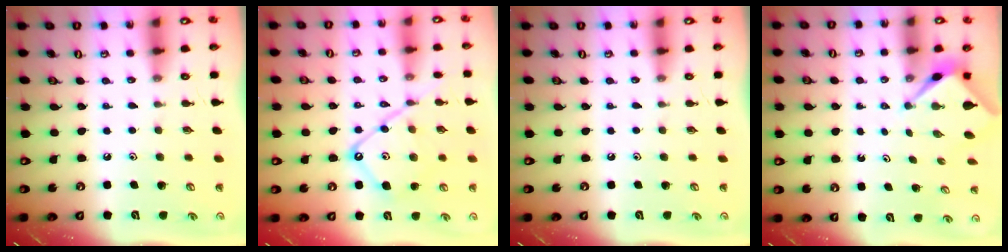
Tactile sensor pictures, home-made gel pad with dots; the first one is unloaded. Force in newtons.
{"total": 14.6, "press": 14.5, "slide": 1.5}
{"total": 0.0}
{"total": 2.7, "press": 2.7, "slide": 0.0}